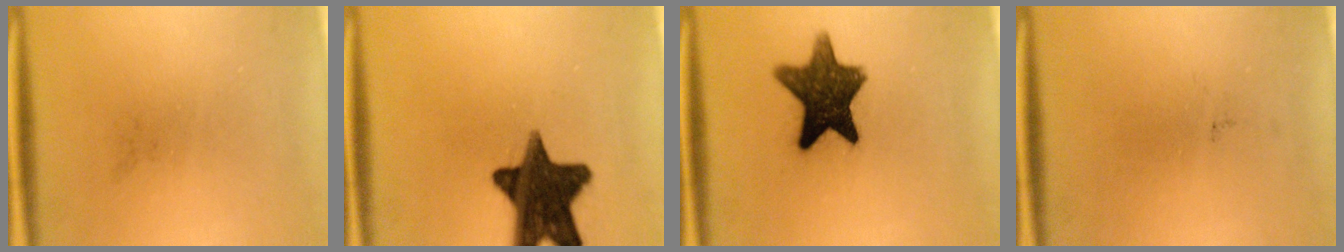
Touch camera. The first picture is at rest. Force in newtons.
{"total": 16.4}
{"total": 11.4}
{"total": 0.0}